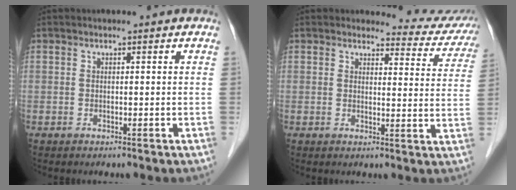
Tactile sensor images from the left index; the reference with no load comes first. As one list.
[{"total": 8.5, "force": [8.3, 1.6, -0.3], "torque": [0.024, -0.049, 0.068]}]